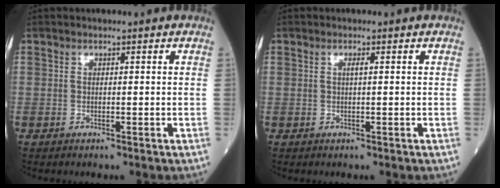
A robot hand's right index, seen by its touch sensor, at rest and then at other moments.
{"total": 0.7, "force": [0.2, 0.0, 0.7], "torque": [-0.015, 0.001, 0.003]}